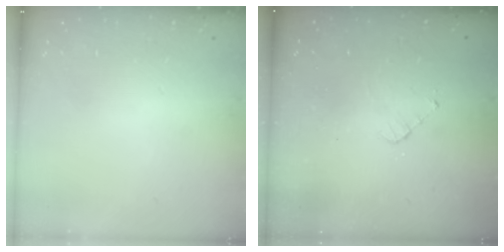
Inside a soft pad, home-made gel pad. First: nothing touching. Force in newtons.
{"total": 3.0, "press": 3.0, "slide": 0.2}